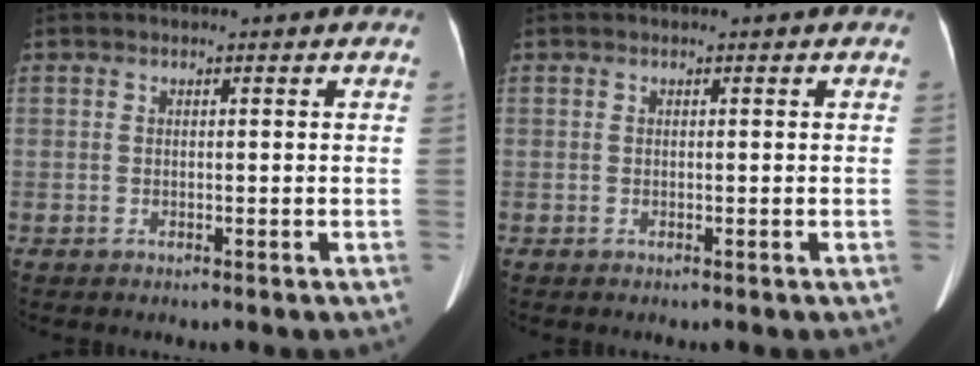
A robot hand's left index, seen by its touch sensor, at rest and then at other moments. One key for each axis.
{"total": 0.0}